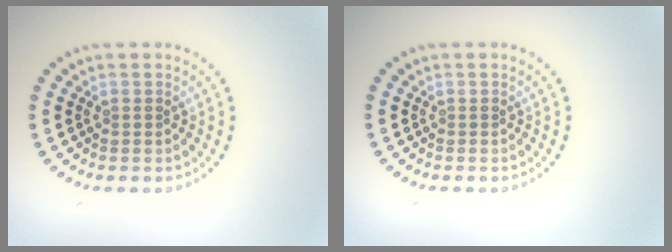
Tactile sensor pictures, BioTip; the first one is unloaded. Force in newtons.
{"total": 0.0}